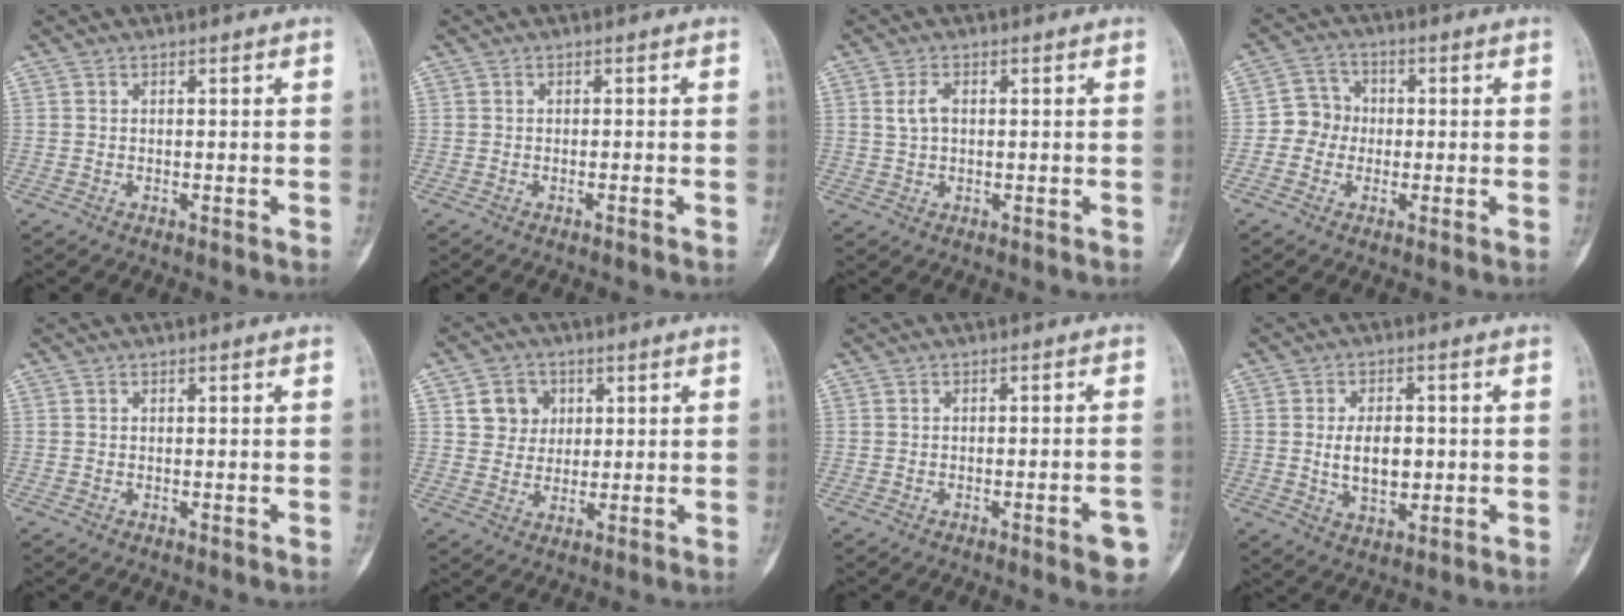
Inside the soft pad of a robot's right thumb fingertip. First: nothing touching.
{"total": 0.7, "force": [-0.4, 0.0, 0.6], "torque": [-0.015, 0.005, -0.002]}
{"total": 2.9, "force": [0.6, 1.7, 2.3], "torque": [-0.045, 0.003, 0.013]}
{"total": 5.4, "force": [-0.7, 5.1, 1.7], "torque": [0.001, 0.014, -0.026]}
{"total": 0.0}
{"total": 6.4, "force": [2.1, 5.7, 2.1], "torque": [-0.003, -0.004, 0.035]}
{"total": 4.8, "force": [-2.3, 1.0, 4.1], "torque": [-0.045, 0.012, -0.026]}
{"total": 7.8, "force": [-0.1, 4.7, 6.2], "torque": [-0.087, -0.005, 0.004]}